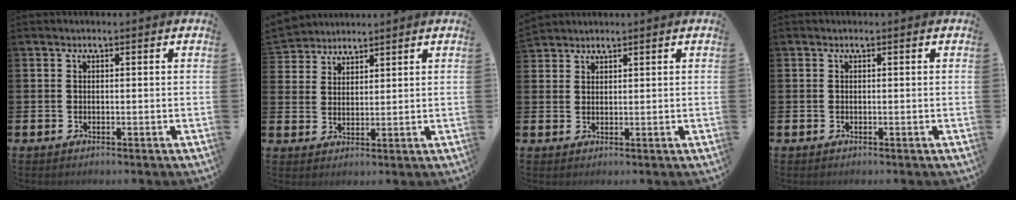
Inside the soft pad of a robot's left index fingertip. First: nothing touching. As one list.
[{"total": 3.8, "force": [3.6, 1.0, -0.7], "torque": [-0.006, -0.013, 0.070]}, {"total": 2.2, "force": [2.1, 0.3, -0.4], "torque": [0.003, -0.004, 0.041]}, {"total": 0.0}]